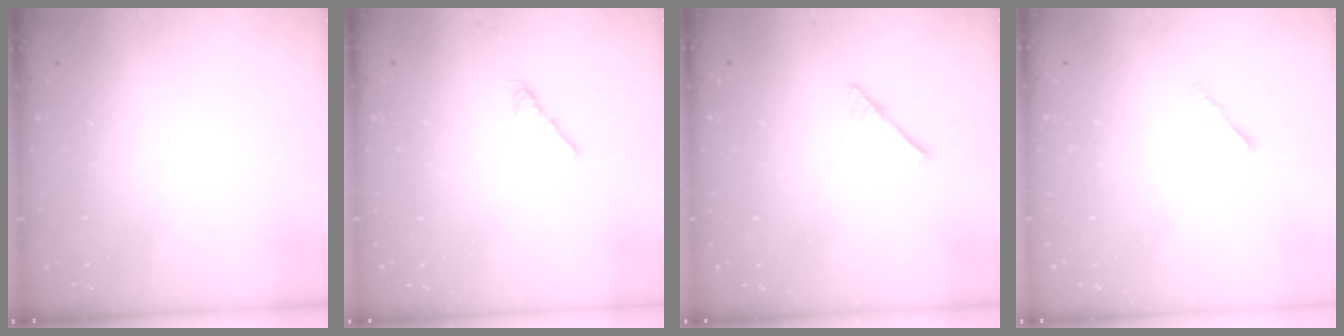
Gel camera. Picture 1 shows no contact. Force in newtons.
{"total": 2.1, "press": 2.0, "slide": 0.7}
{"total": 3.0, "press": 3.0, "slide": 0.3}
{"total": 1.2, "press": 1.1, "slide": 0.4}